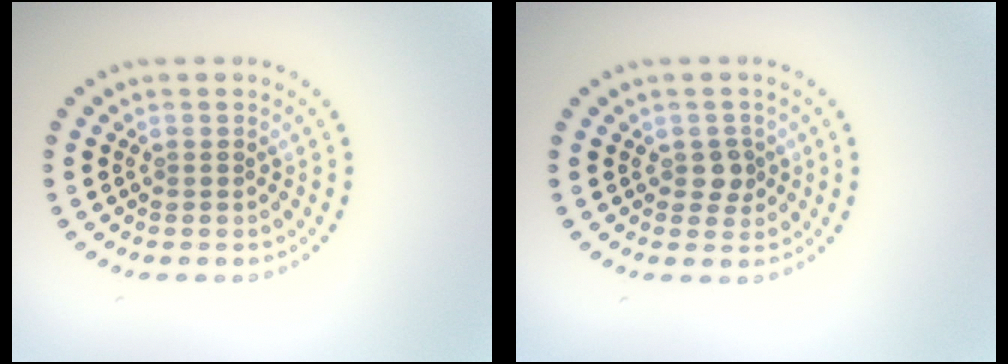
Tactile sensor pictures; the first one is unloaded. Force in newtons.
{"total": 1.5, "press": 1.4, "slide": 0.5}